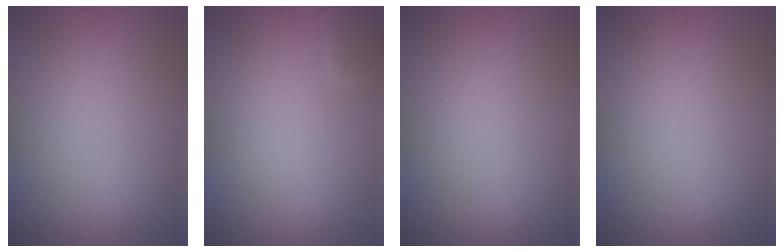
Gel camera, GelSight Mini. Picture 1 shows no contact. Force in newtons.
{"total": 0.9, "press": 0.9, "slide": 0.1}
{"total": 0.0}
{"total": 0.0}